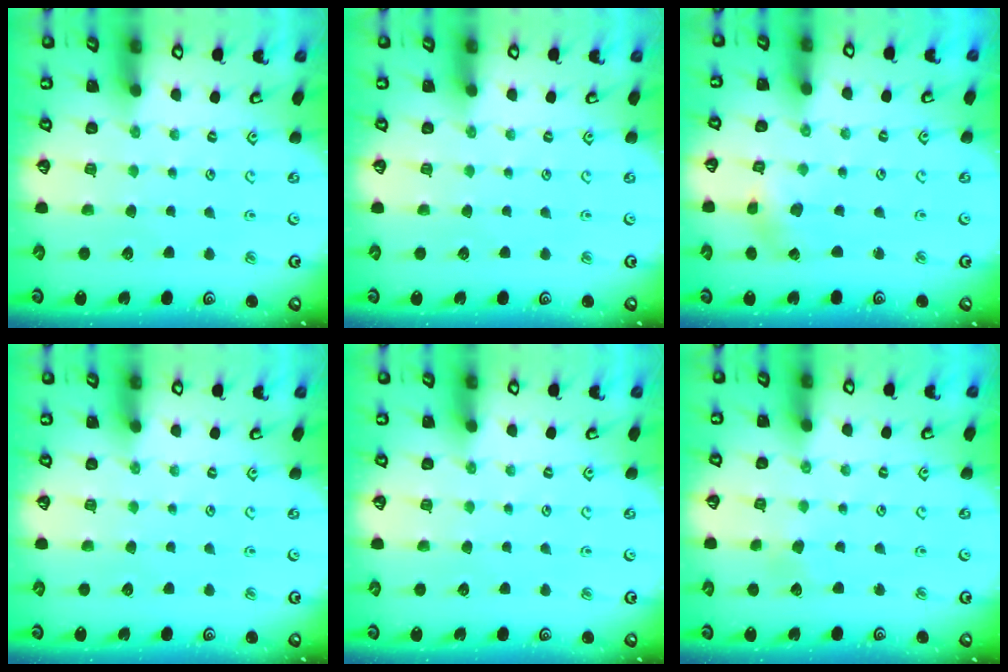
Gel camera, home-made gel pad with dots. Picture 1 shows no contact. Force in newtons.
{"total": 0.0}
{"total": 1.2, "press": 1.2, "slide": 0.2}
{"total": 0.0}
{"total": 0.0}
{"total": 2.8, "press": 2.8, "slide": 0.3}